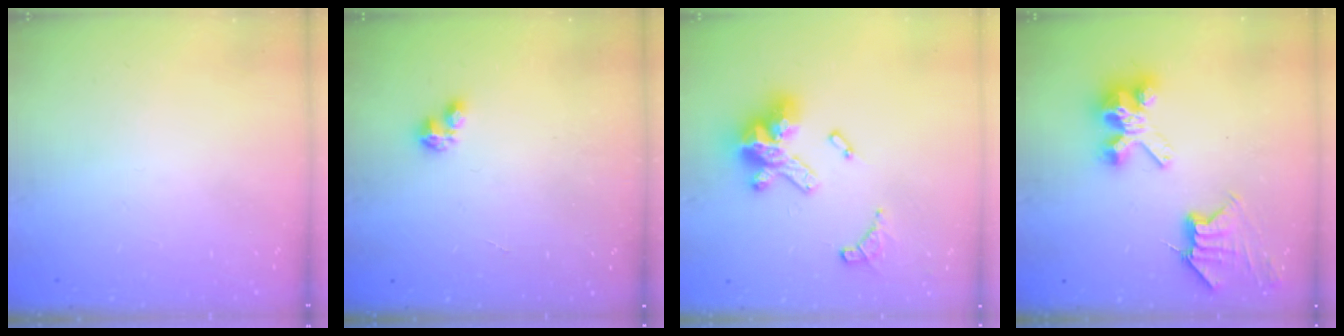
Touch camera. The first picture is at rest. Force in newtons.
{"total": 1.0, "press": 1.0, "slide": 0.1}
{"total": 14.2, "press": 14.2, "slide": 1.0}
{"total": 10.3, "press": 10.2, "slide": 1.1}